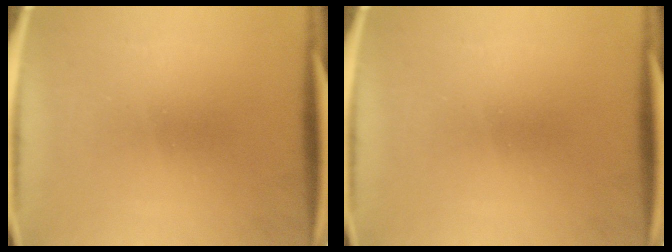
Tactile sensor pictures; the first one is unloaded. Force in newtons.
{"total": 0.0}